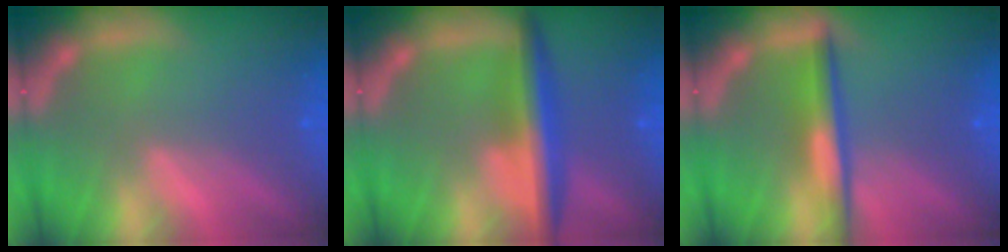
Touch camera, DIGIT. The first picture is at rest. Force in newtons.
{"total": 5.5}
{"total": 4.0}